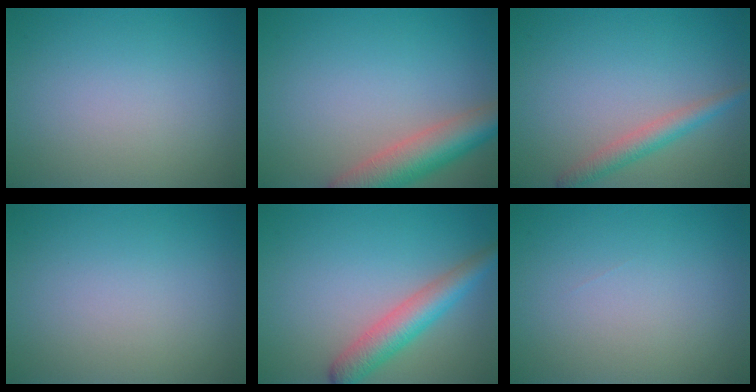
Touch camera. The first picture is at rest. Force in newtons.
{"total": 5.8, "press": 5.8, "slide": 0.5}
{"total": 2.4, "press": 2.4, "slide": 0.1}
{"total": 0.0}
{"total": 4.4, "press": 4.4, "slide": 0.1}
{"total": 0.0}